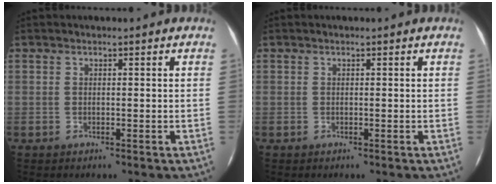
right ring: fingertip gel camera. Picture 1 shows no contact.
{"total": 0.0}